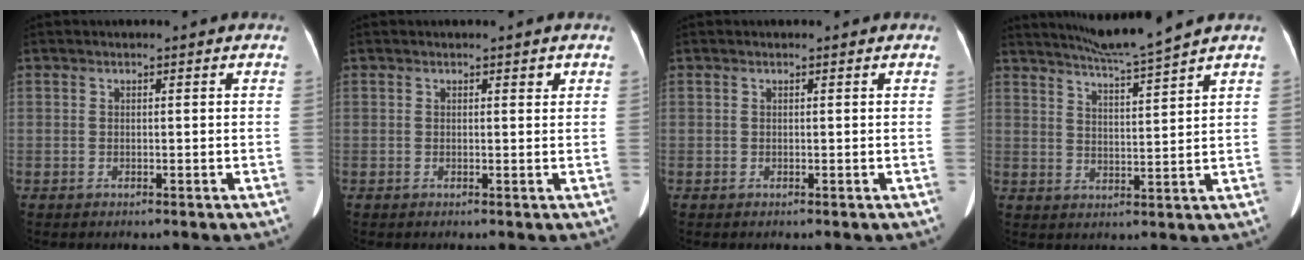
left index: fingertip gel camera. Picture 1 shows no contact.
{"total": 0.8, "force": [0.6, 0.4, 0.5], "torque": [-0.004, -0.002, 0.005]}
{"total": 0.0}
{"total": 7.8, "force": [7.0, -1.9, 2.8], "torque": [-0.056, -0.010, 0.122]}